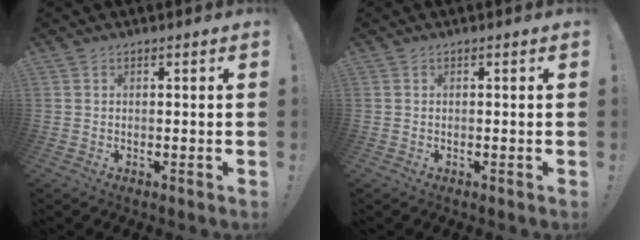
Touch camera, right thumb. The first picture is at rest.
{"total": 0.0}